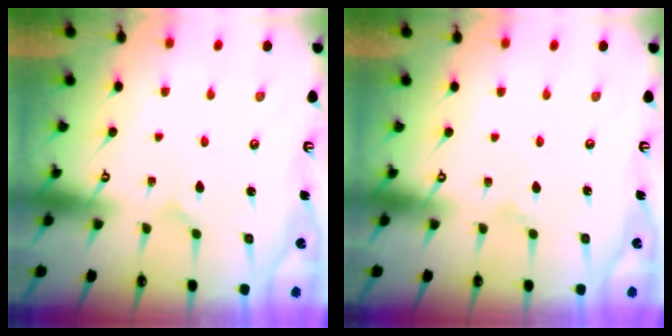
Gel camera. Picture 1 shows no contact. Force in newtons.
{"total": 0.8, "press": 0.8, "slide": 0.1}